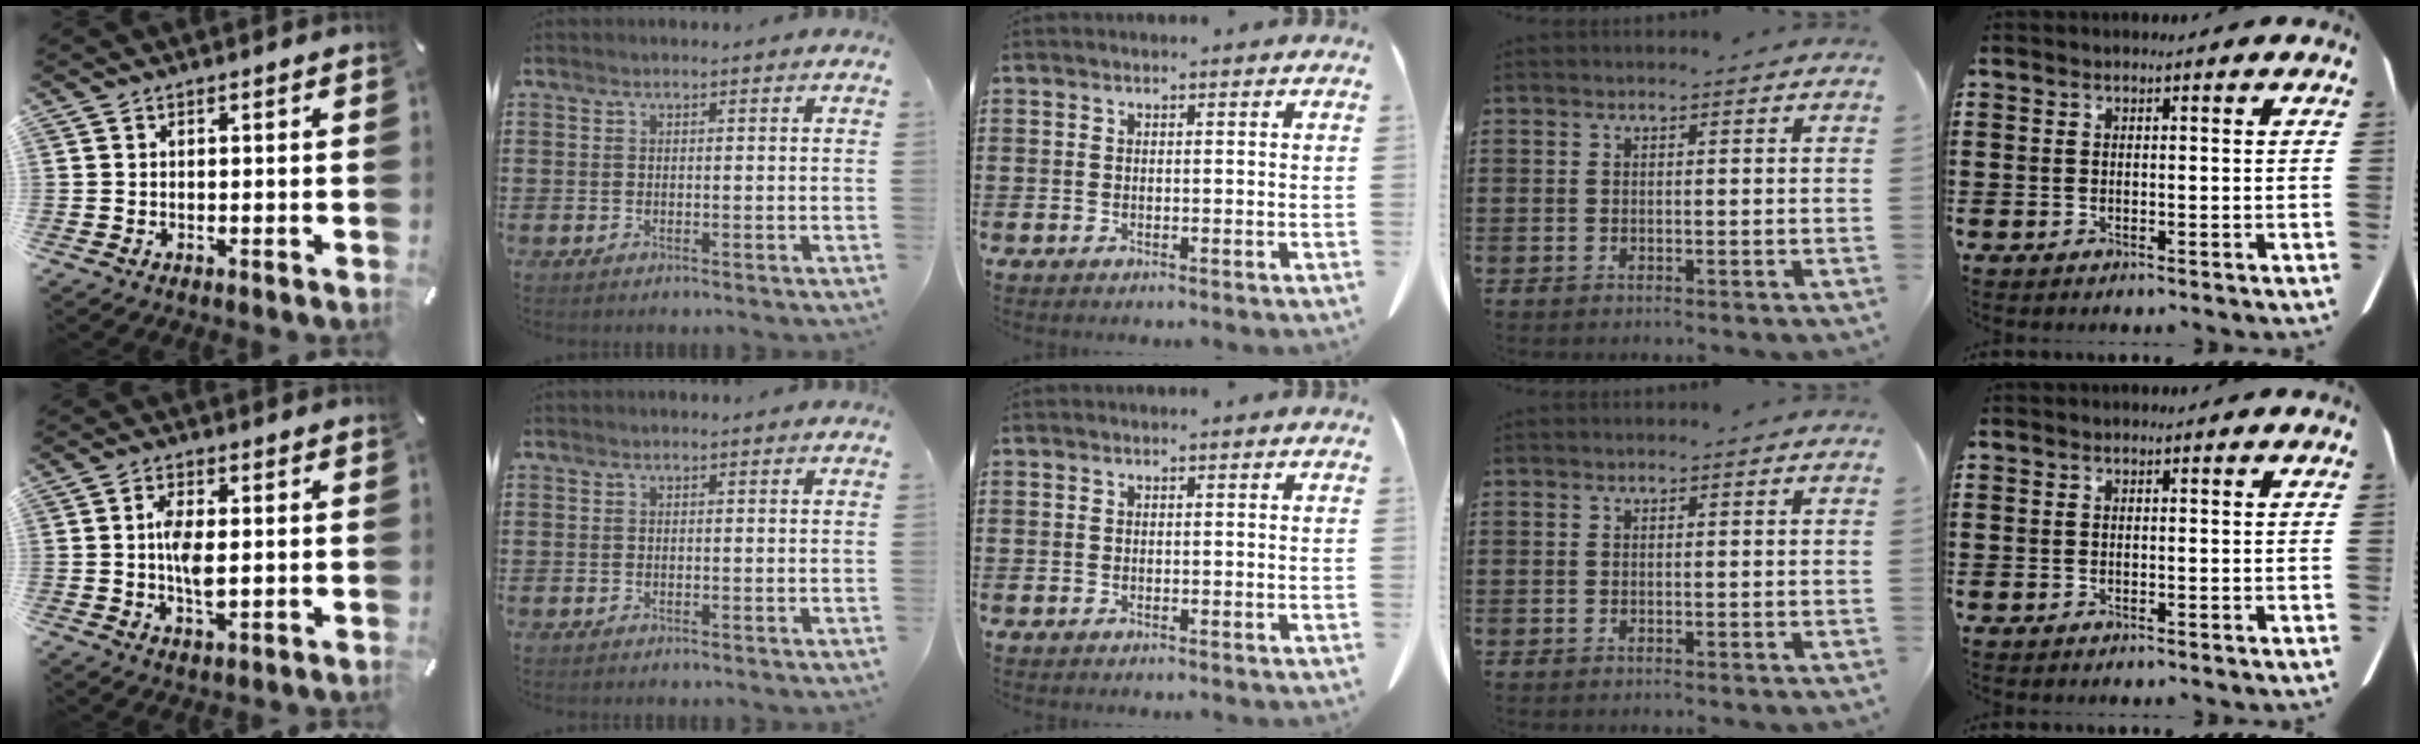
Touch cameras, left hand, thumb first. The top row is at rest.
{"thumb": {"total": 6.3, "force": [0.1, 3.0, 5.5], "torque": [-0.118, -0.003, -0.005]}}